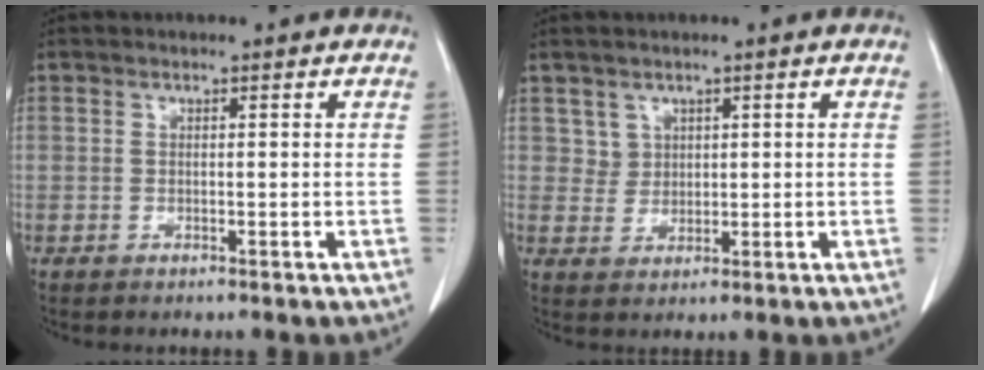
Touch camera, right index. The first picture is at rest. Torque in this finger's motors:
{"motor_torque": [-0.20, 0.20, -0.06, 0.00]}